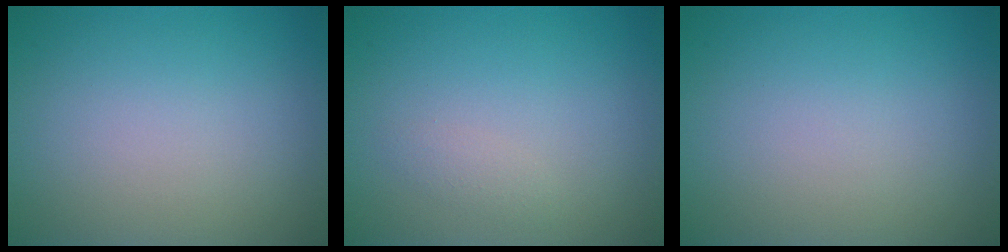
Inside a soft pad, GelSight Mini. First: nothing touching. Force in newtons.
{"total": 0.8, "press": 0.8, "slide": 0.0}
{"total": 0.0}